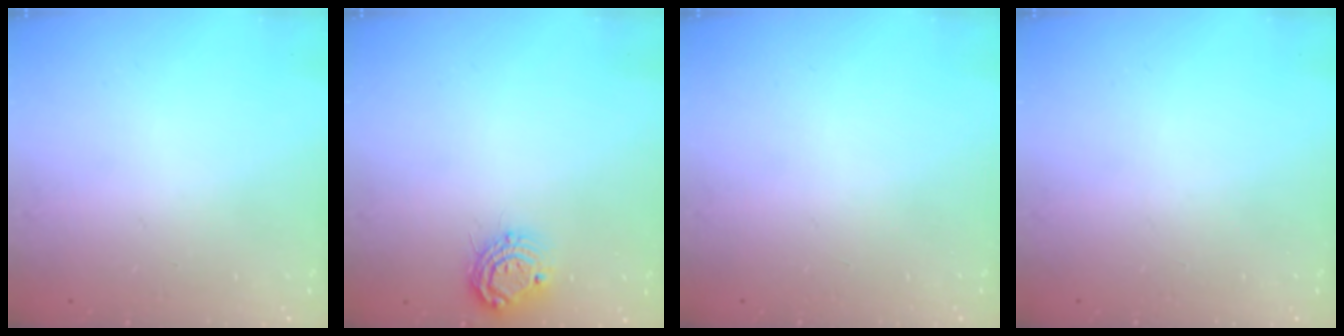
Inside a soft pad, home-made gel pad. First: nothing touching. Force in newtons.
{"total": 8.6, "press": 8.6, "slide": 0.6}
{"total": 0.0}
{"total": 0.0}